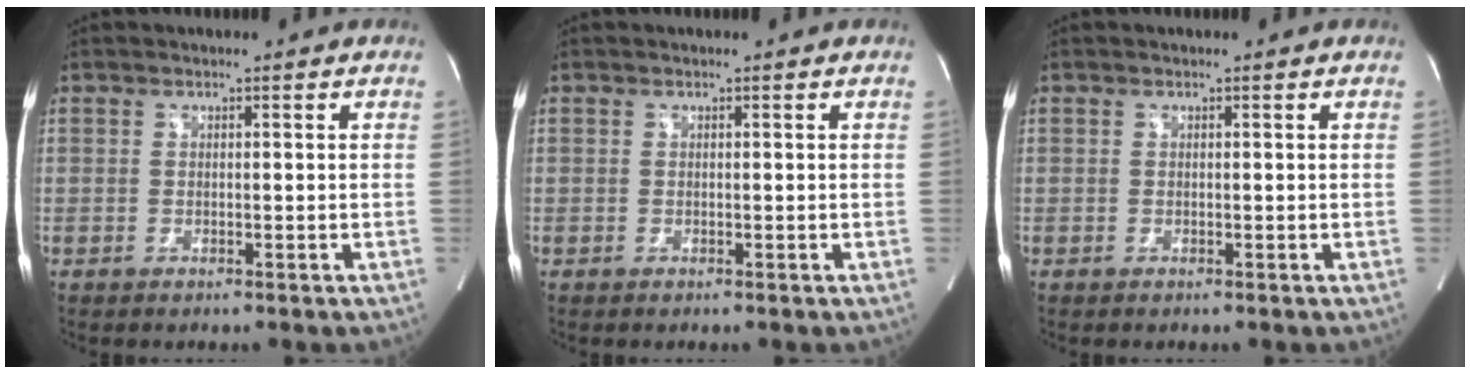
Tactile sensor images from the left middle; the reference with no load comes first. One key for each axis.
{"total": 0.0}
{"total": 0.0}